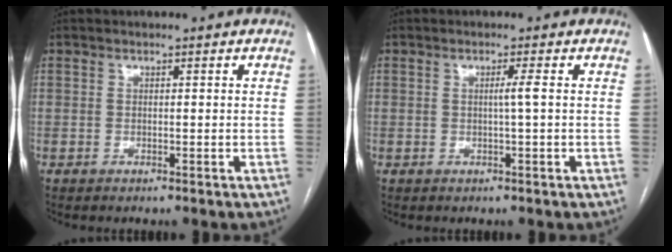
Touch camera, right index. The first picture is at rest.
{"total": 1.4, "force": [0.1, -0.4, 1.3], "torque": [-0.021, 0.001, 0.000]}